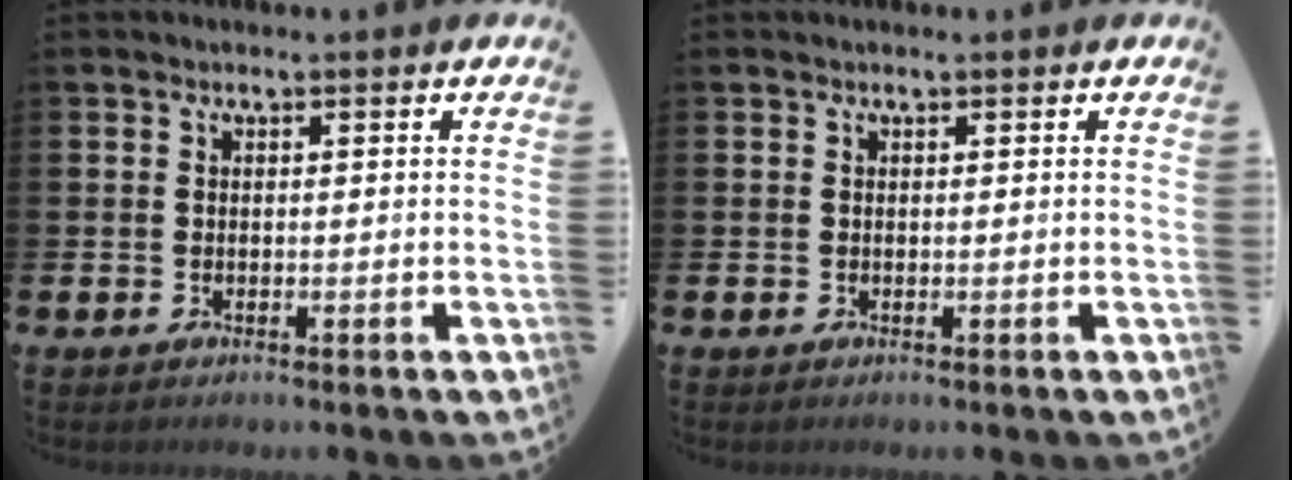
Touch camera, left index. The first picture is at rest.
{"total": 0.0}